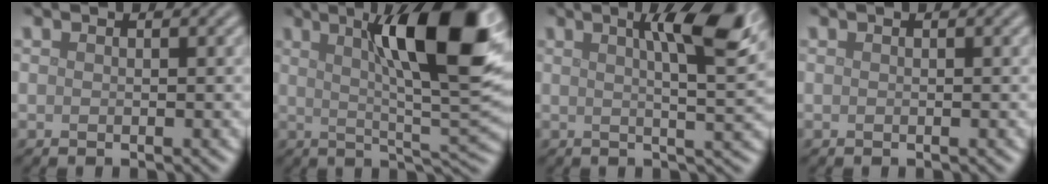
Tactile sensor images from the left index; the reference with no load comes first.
{"total": 12.3, "force": [4.4, 2.6, 11.2], "torque": [-0.154, 0.011, 0.068]}
{"total": 7.4, "force": [2.8, 1.4, 6.7], "torque": [-0.079, 0.010, 0.038]}
{"total": 0.0}